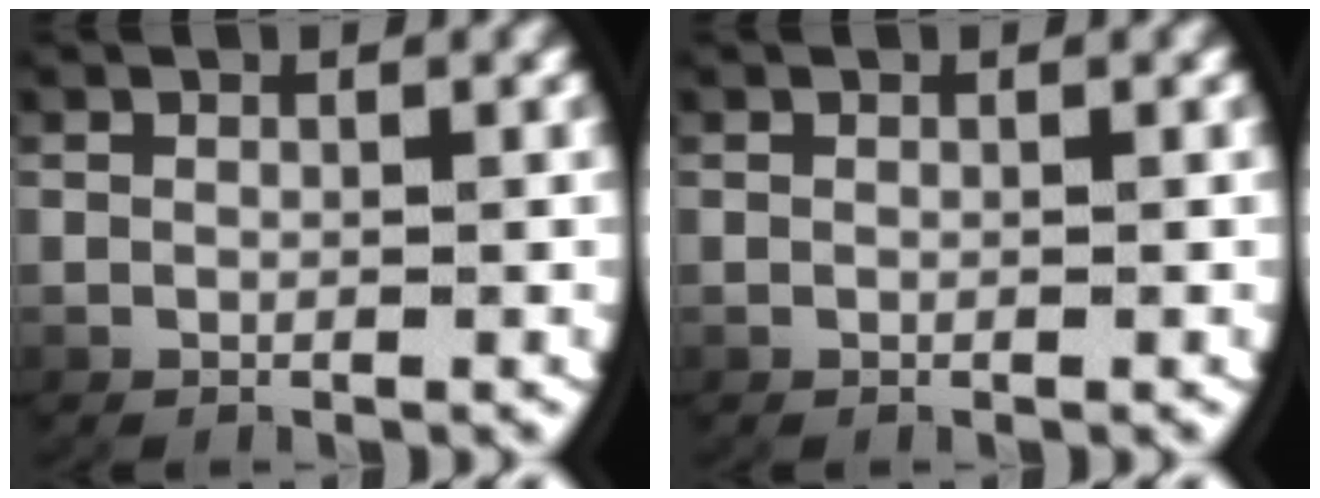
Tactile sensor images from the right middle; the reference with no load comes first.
{"total": 0.0}